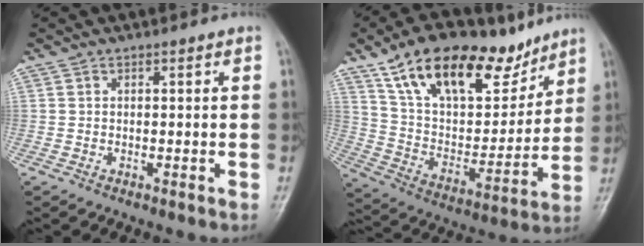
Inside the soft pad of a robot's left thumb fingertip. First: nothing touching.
{"total": 24.5, "force": [16.0, 11.6, 14.4], "torque": [-0.196, -0.042, 0.279]}